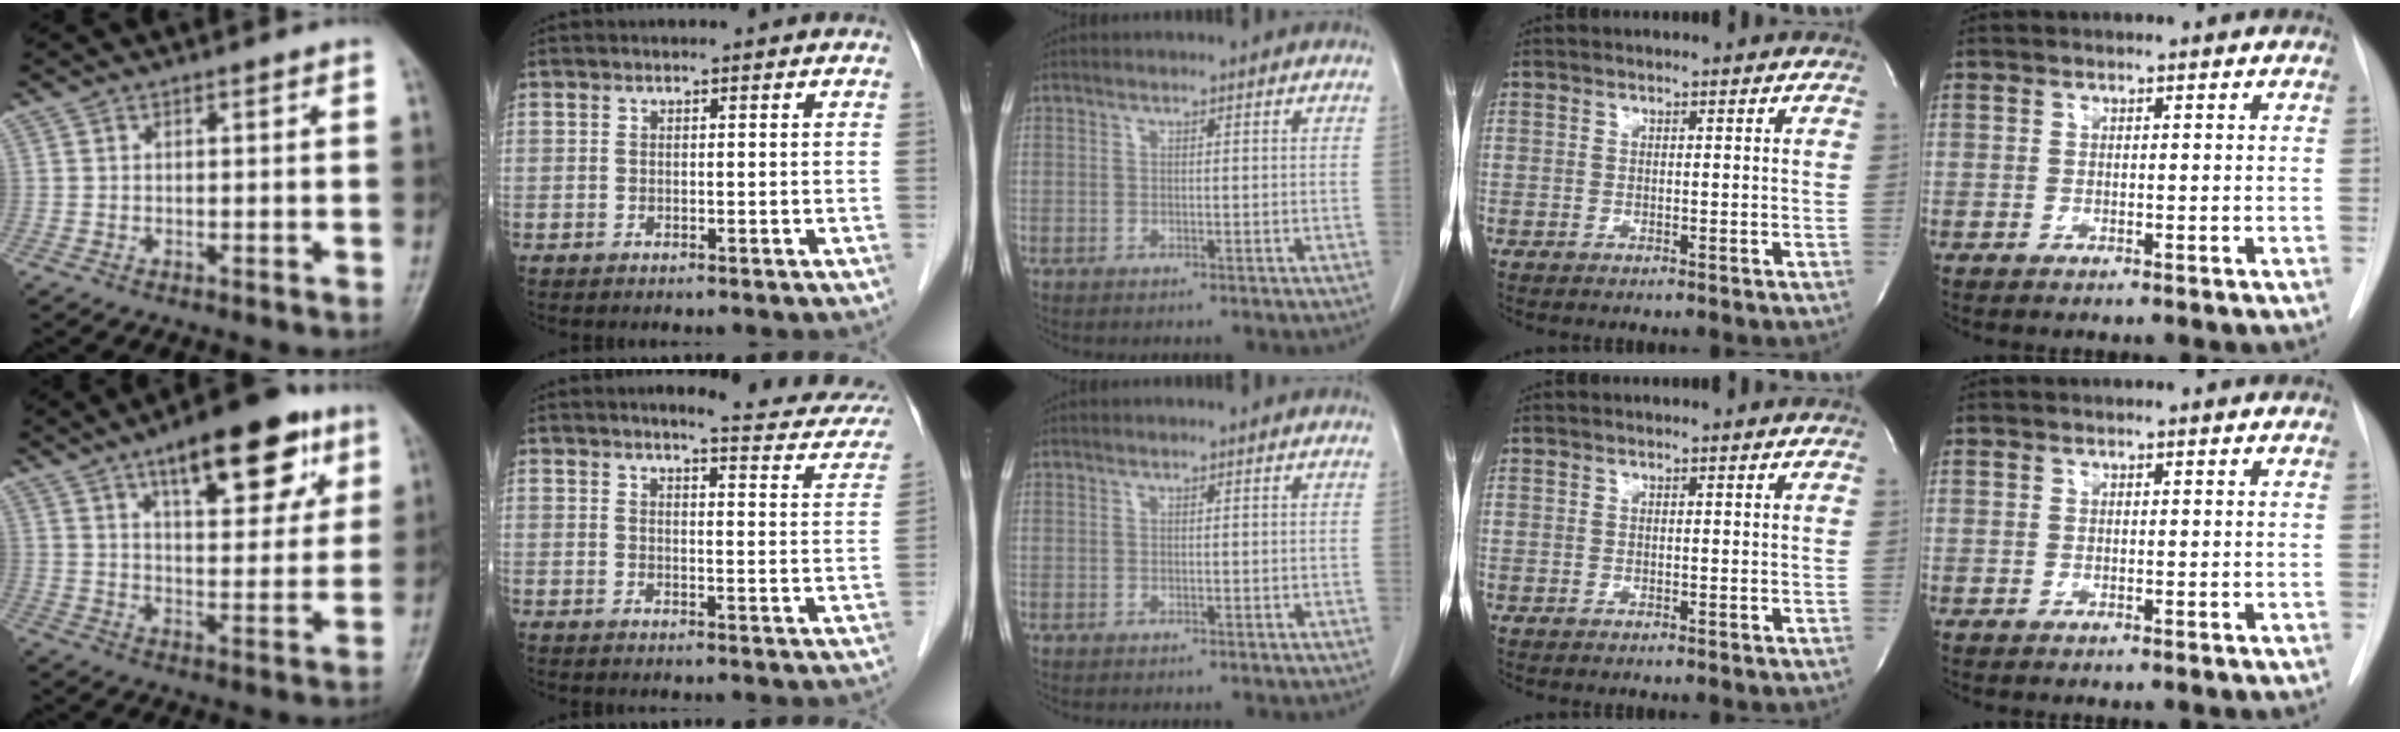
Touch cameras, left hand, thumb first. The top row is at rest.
{"thumb": {"total": 18.5, "force": [9.8, 7.5, 13.8], "torque": [-0.152, -0.028, 0.144]}, "index": {"total": 12.6, "force": [11.2, 2.0, 5.4], "torque": [-0.044, -0.021, 0.107]}}